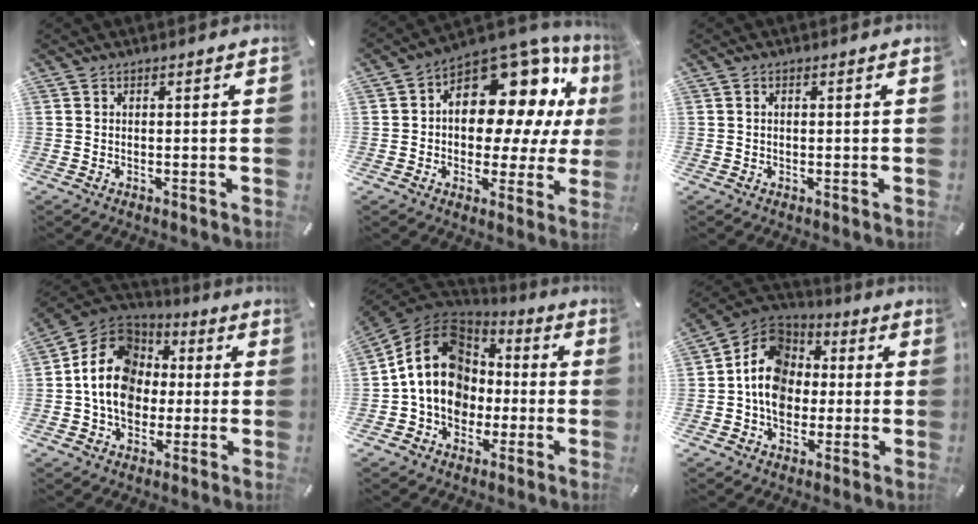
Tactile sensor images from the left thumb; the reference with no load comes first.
{"total": 16.7, "force": [6.4, 10.4, 11.4], "torque": [-0.162, -0.063, 0.106]}
{"total": 0.8, "force": [0.0, 0.4, 0.6], "torque": [-0.012, 0.003, -0.001]}
{"total": 15.0, "force": [-0.9, 12.8, 7.8], "torque": [-0.177, 0.019, -0.017]}
{"total": 16.4, "force": [-0.9, 14.2, 8.1], "torque": [-0.166, 0.017, -0.013]}
{"total": 12.8, "force": [-1.1, 10.9, 6.6], "torque": [-0.142, 0.018, -0.022]}